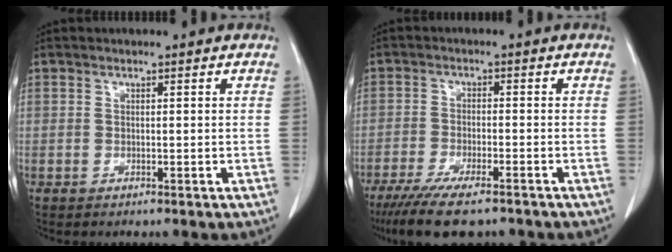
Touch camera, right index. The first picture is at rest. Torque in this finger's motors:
{"motor_torque": [0.95, -0.92, 0.30, 0.10]}